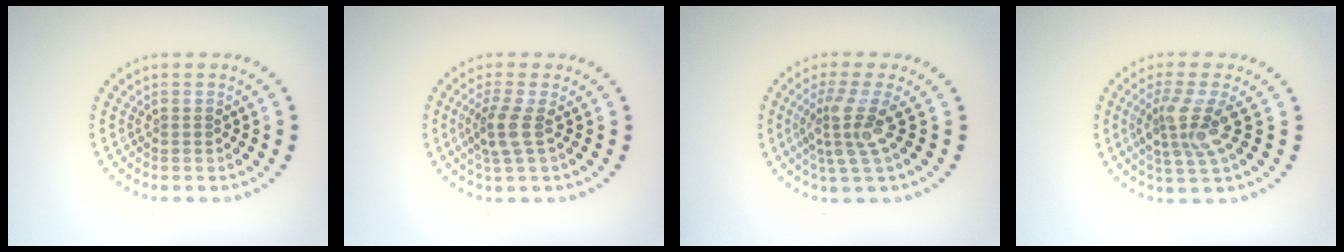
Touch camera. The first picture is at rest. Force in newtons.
{"total": 2.5, "press": 1.9, "slide": 1.7}
{"total": 3.7, "press": 2.6, "slide": 2.6}
{"total": 3.5, "press": 3.0, "slide": 1.9}